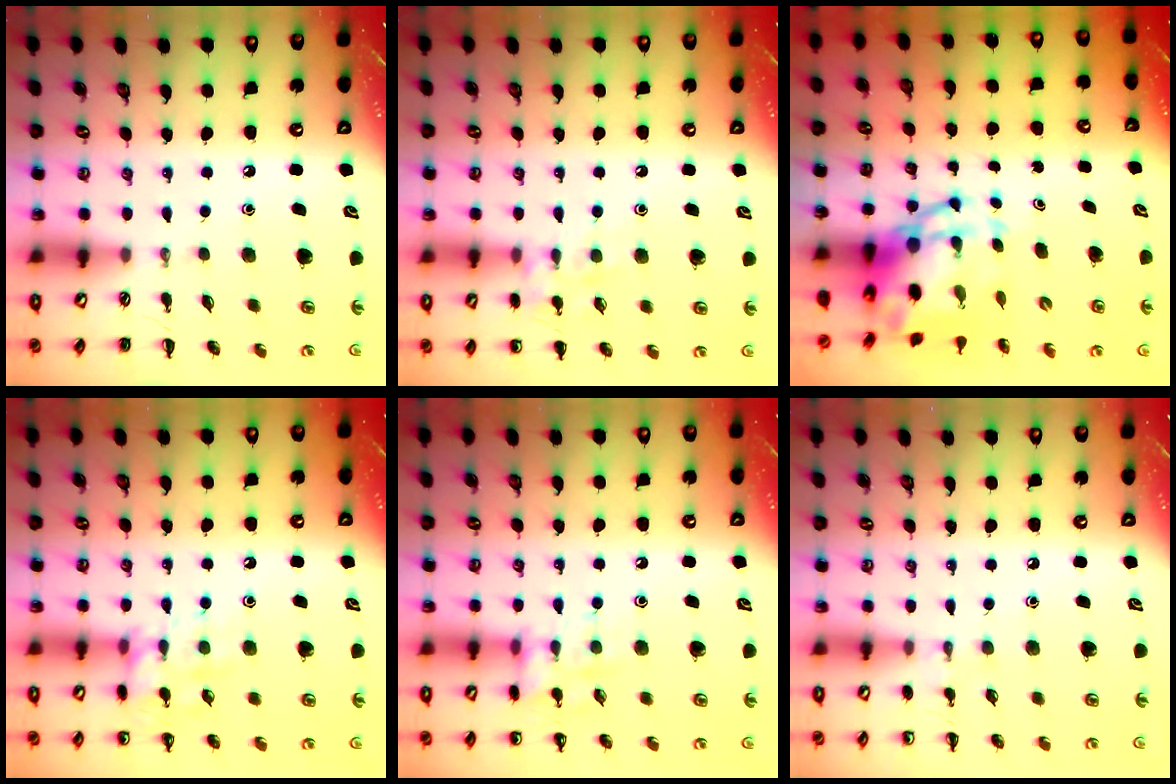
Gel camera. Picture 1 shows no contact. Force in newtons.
{"total": 8.6, "press": 8.5, "slide": 1.0}
{"total": 8.1, "press": 7.8, "slide": 2.0}
{"total": 11.2, "press": 11.2, "slide": 0.6}
{"total": 11.5, "press": 11.4, "slide": 0.6}
{"total": 5.2, "press": 5.1, "slide": 1.3}